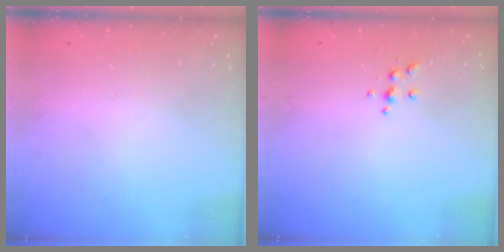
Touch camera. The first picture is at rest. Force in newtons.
{"total": 4.8, "press": 4.8, "slide": 0.5}